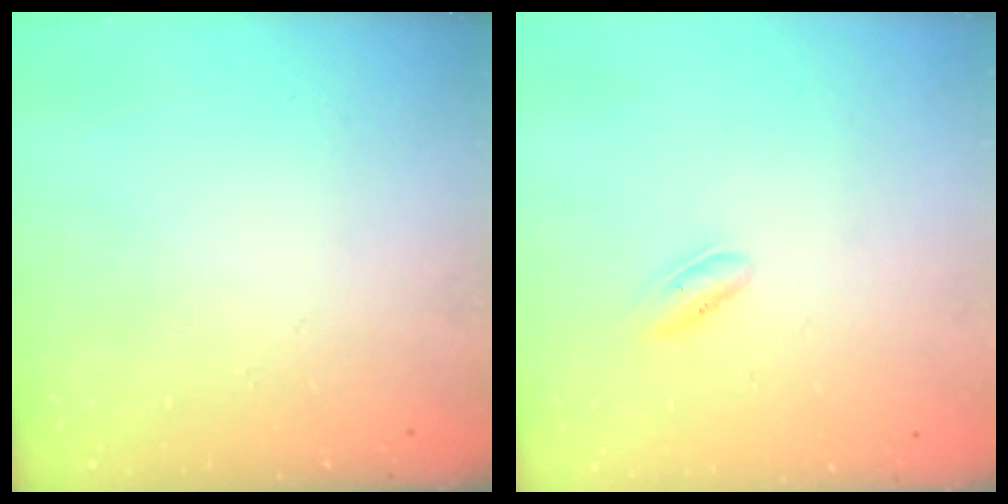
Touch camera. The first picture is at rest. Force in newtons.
{"total": 1.9, "press": 1.8, "slide": 0.6}